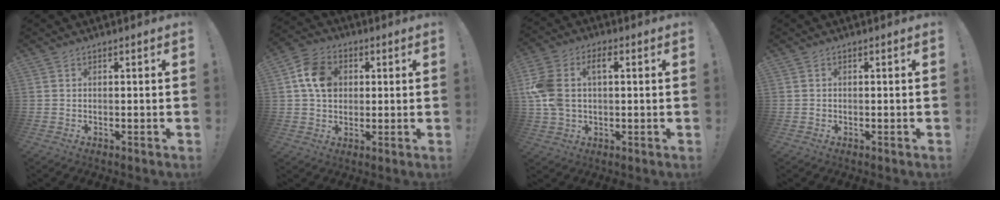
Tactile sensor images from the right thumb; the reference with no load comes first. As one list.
[{"total": 11.0, "force": [2.2, 8.8, 6.3], "torque": [-0.089, 0.012, 0.048]}, {"total": 11.0, "force": [1.7, 7.6, 7.8], "torque": [-0.181, 0.005, 0.029]}, {"total": 0.6, "force": [-0.3, 0.5, 0.1], "torque": [-0.005, 0.002, -0.005]}]